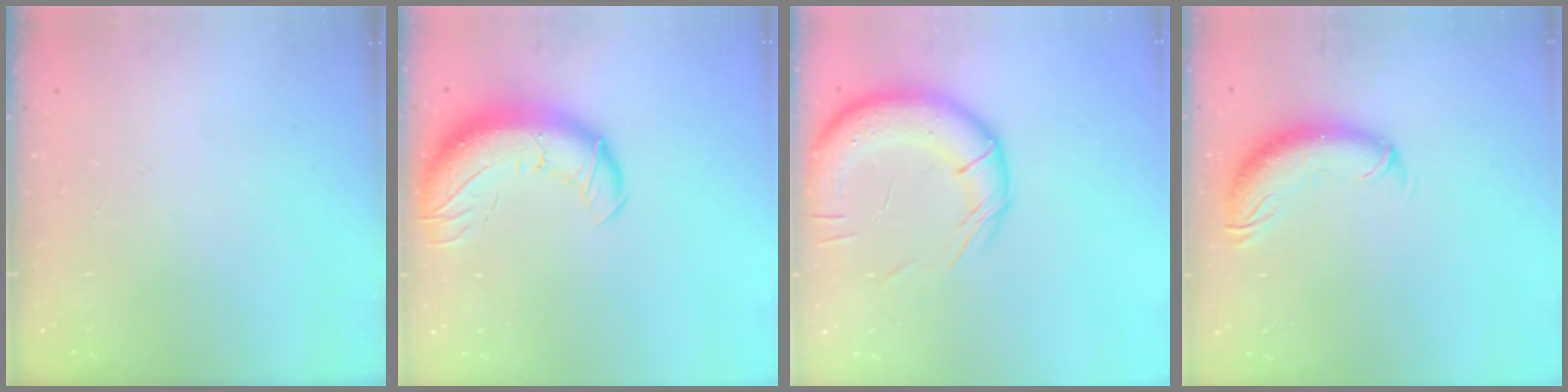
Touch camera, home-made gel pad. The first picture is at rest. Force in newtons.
{"total": 15.2, "press": 14.7, "slide": 3.6}
{"total": 15.7, "press": 15.3, "slide": 3.2}
{"total": 10.6, "press": 10.4, "slide": 2.2}